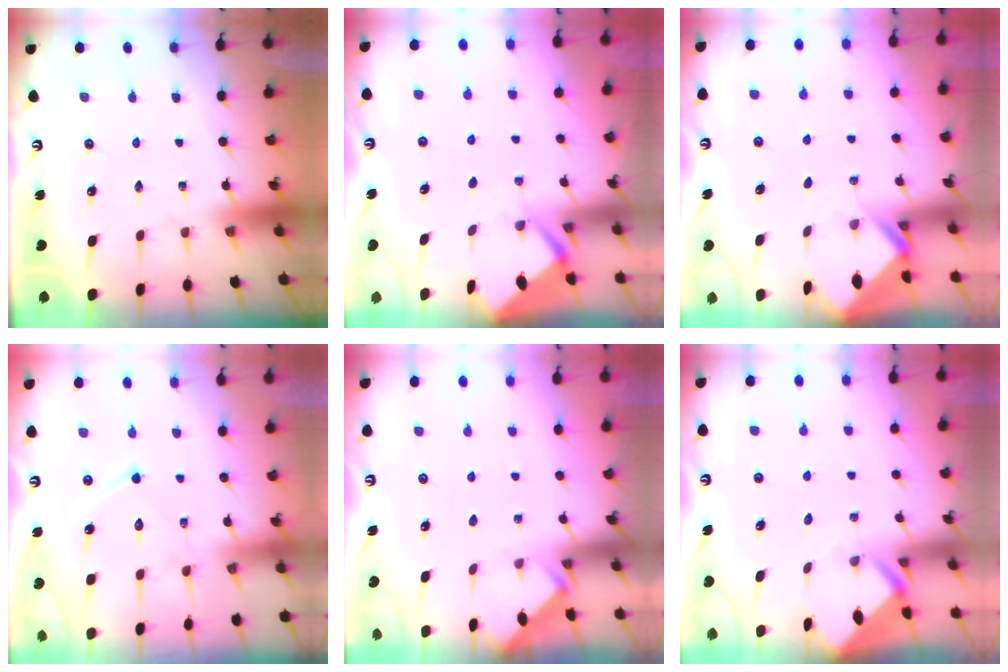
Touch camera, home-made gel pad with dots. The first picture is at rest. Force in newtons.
{"total": 2.9, "press": 2.8, "slide": 0.4}
{"total": 2.5, "press": 2.5, "slide": 0.1}
{"total": 11.7, "press": 11.7, "slide": 1.0}
{"total": 1.7, "press": 1.7, "slide": 0.2}
{"total": 3.0, "press": 3.0, "slide": 0.1}